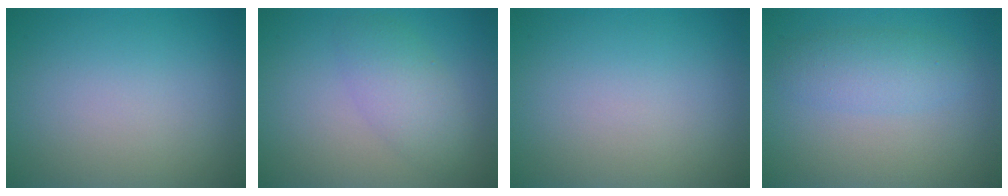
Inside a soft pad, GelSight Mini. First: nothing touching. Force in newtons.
{"total": 3.2, "press": 3.2, "slide": 0.1}
{"total": 0.0}
{"total": 2.8, "press": 2.8, "slide": 0.0}